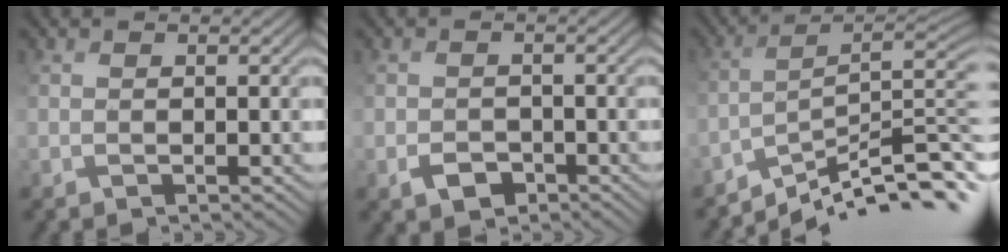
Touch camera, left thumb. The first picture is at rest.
{"total": 2.1, "force": [-1.4, 1.5, 0.4], "torque": [-0.007, -0.002, -0.023]}
{"total": 11.4, "force": [-8.8, 2.0, 7.0], "torque": [-0.104, 0.010, -0.139]}